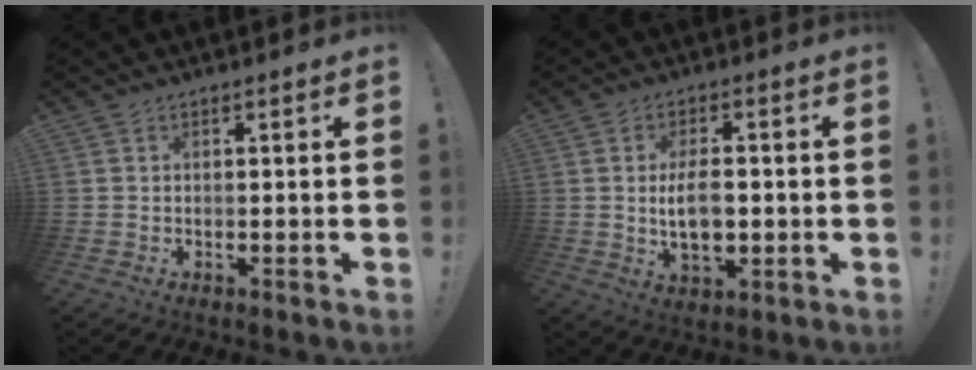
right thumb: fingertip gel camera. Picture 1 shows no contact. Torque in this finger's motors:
{"motor_torque": [0.15, 0.06, 0.33, 0.24, 0.07]}